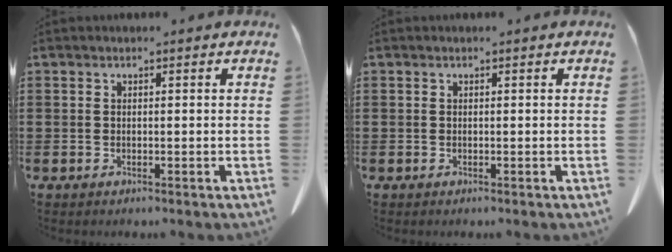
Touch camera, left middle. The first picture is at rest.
{"total": 0.0}